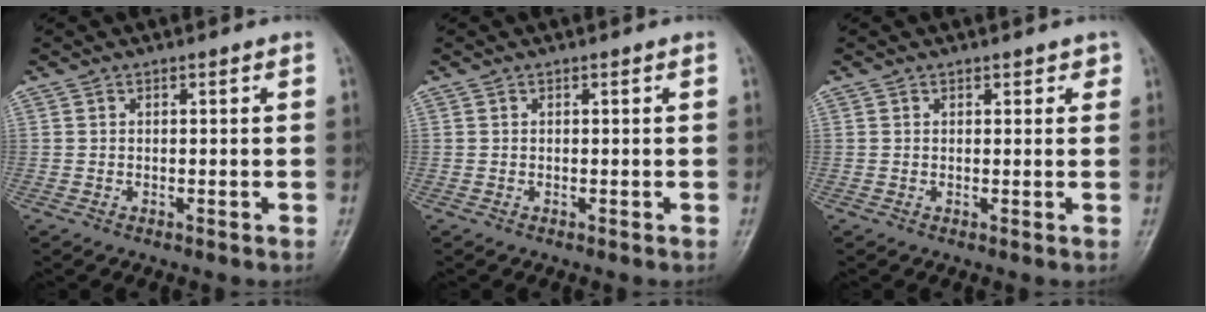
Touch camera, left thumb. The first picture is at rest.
{"total": 0.0}
{"total": 1.5, "force": [1.1, 0.9, 0.6], "torque": [0.008, -0.004, 0.008]}